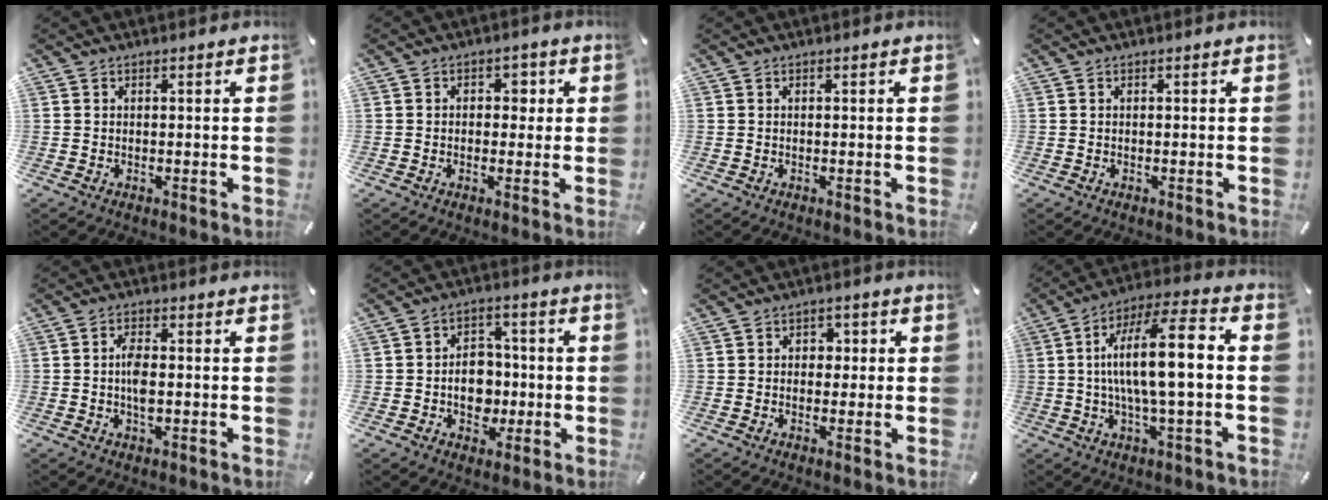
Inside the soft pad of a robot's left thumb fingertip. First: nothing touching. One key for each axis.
{"total": 3.2, "fx": -0.1, "fy": 2.5, "fz": 1.9, "tx": -0.015, "ty": 0.003, "tz": -0.013}
{"total": 0.0}
{"total": 0.0}
{"total": 4.6, "fx": -0.5, "fy": 2.3, "fz": 4.0, "tx": -0.087, "ty": 0.001, "tz": -0.012}
{"total": 8.5, "fx": -1.7, "fy": 7.1, "fz": 4.3, "tx": -0.064, "ty": 0.015, "tz": -0.028}
{"total": 2.9, "fx": -0.6, "fy": 2.4, "fz": 1.4, "tx": -0.020, "ty": 0.008, "tz": -0.019}
{"total": 15.6, "fx": 0.4, "fy": 4.1, "fz": 15.0, "tx": -0.275, "ty": 0.005, "tz": -0.001}